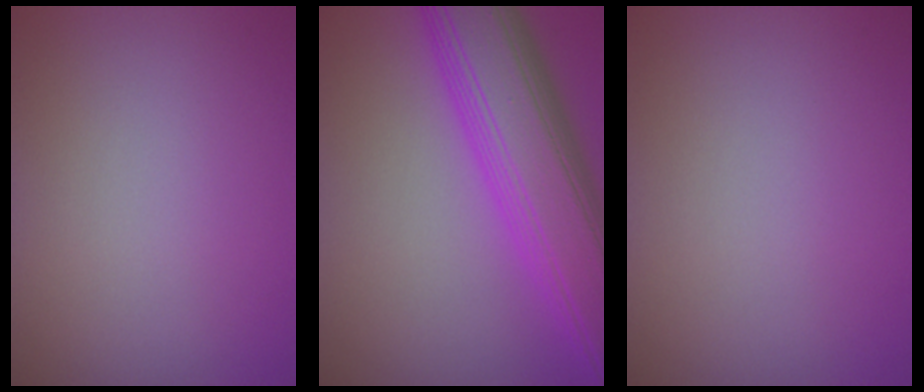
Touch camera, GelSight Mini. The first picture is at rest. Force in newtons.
{"total": 10.4, "press": 10.4, "slide": 0.2}
{"total": 0.0}